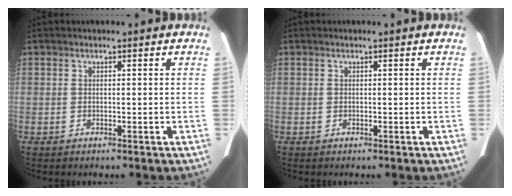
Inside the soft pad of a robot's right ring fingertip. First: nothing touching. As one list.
[{"total": 0.0}]